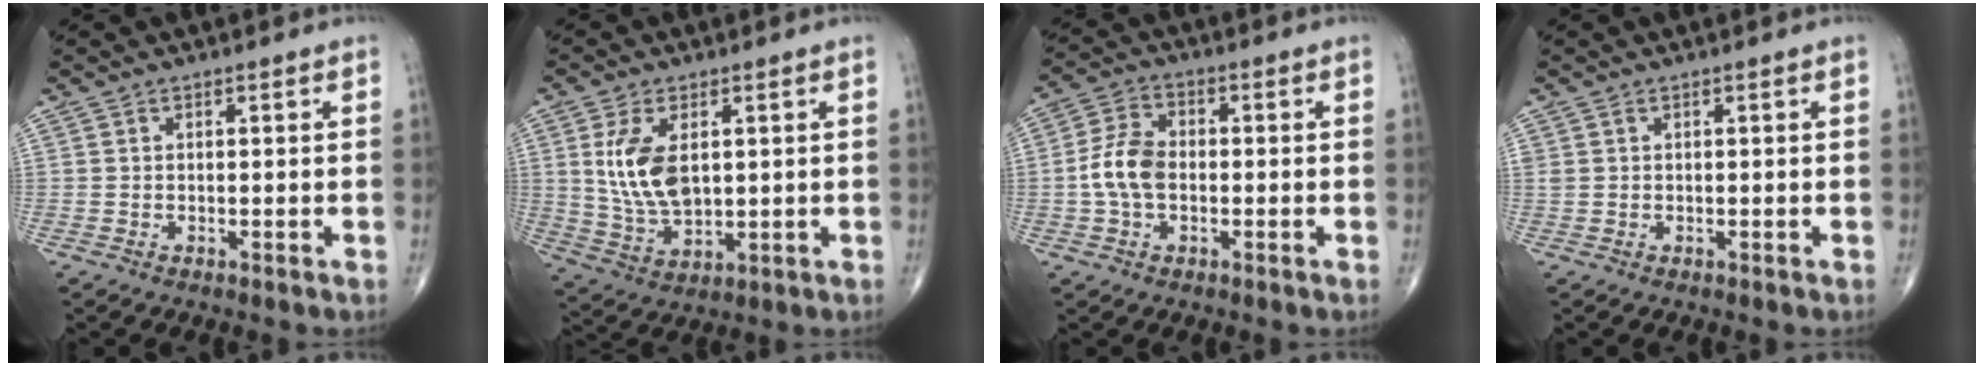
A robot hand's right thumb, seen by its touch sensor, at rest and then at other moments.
{"total": 8.5, "force": [1.5, 4.9, 6.8], "torque": [-0.126, -0.010, 0.039]}
{"total": 7.6, "force": [-0.9, 4.9, 5.8], "torque": [-0.116, 0.020, -0.025]}
{"total": 0.9, "force": [0.4, 0.6, 0.5], "torque": [-0.010, 0.005, 0.010]}